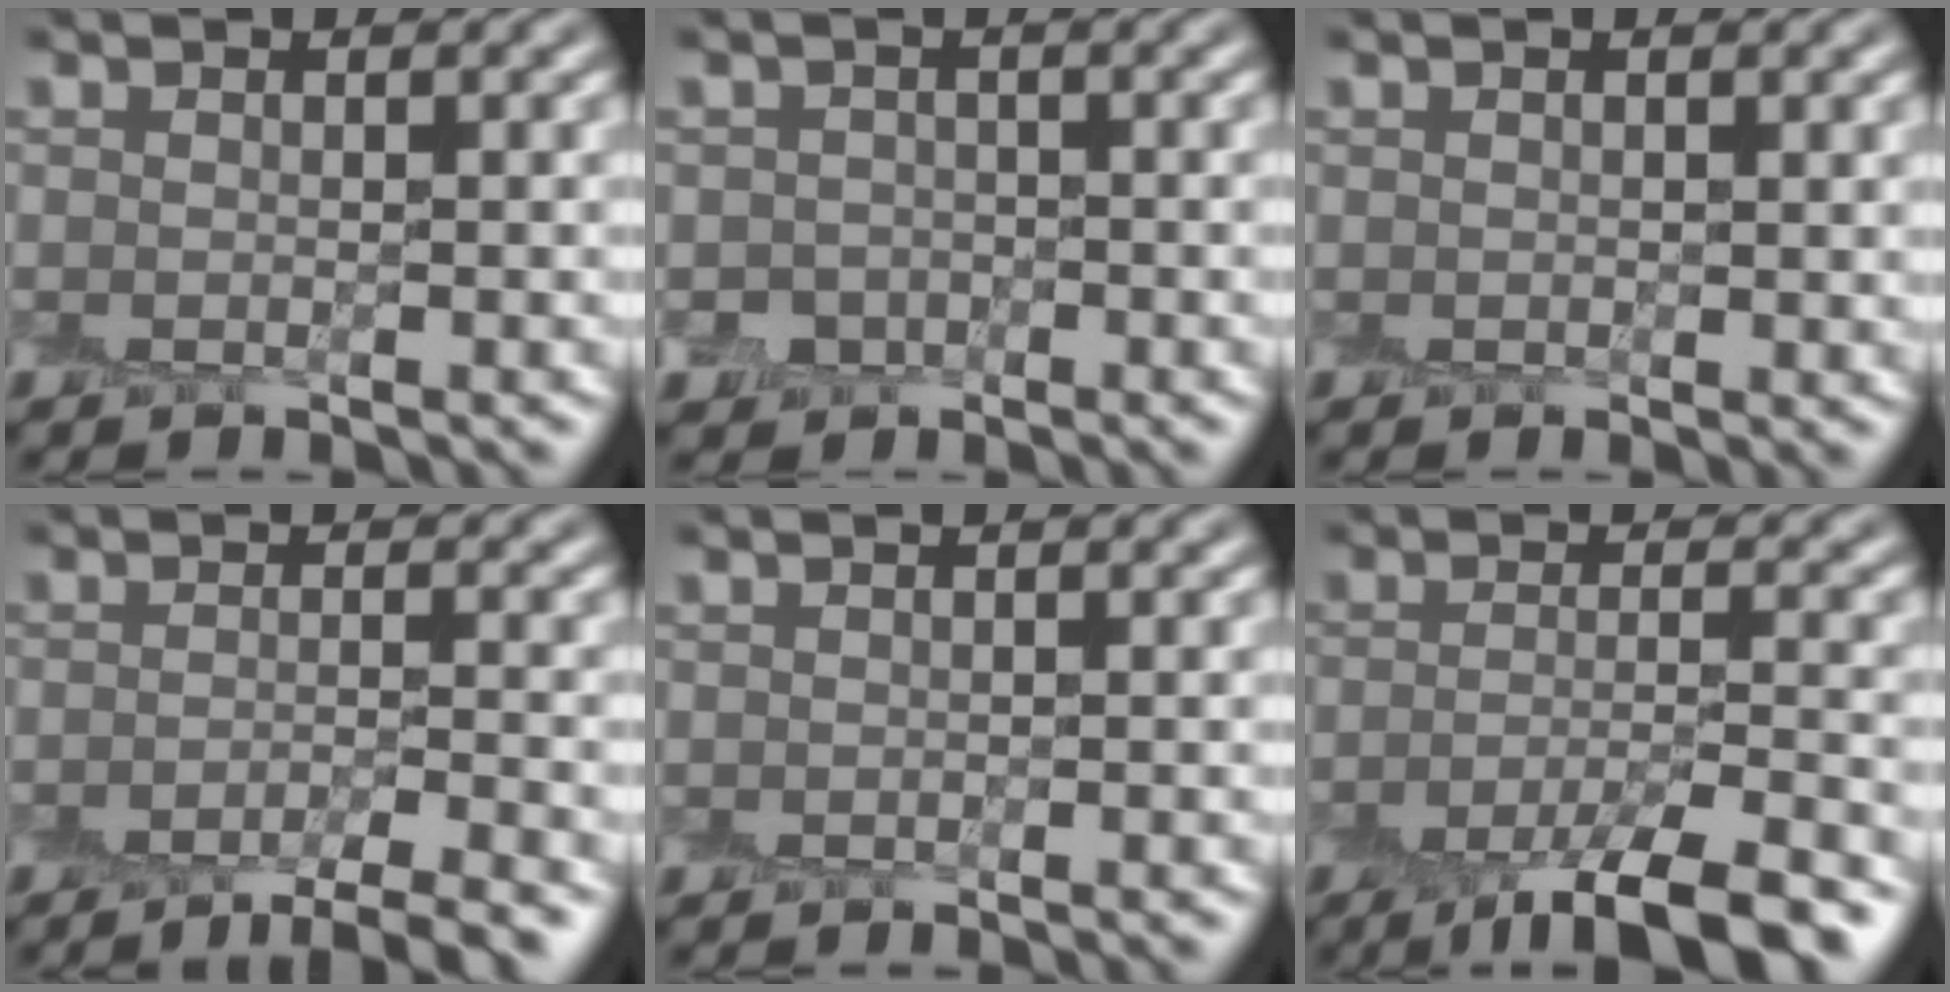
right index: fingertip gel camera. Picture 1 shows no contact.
{"total": 1.4, "force": [-0.3, 1.3, -0.6], "torque": [0.022, 0.001, -0.008]}
{"total": 0.5, "force": [0.3, 0.3, 0.2], "torque": [0.002, -0.002, 0.007]}
{"total": 3.4, "force": [-2.6, 0.4, 2.2], "torque": [-0.028, -0.008, -0.042]}
{"total": 0.6, "force": [-0.4, -0.2, -0.2], "torque": [0.008, -0.005, -0.007]}
{"total": 7.1, "force": [-4.6, 1.5, 5.3], "torque": [-0.068, -0.003, -0.076]}